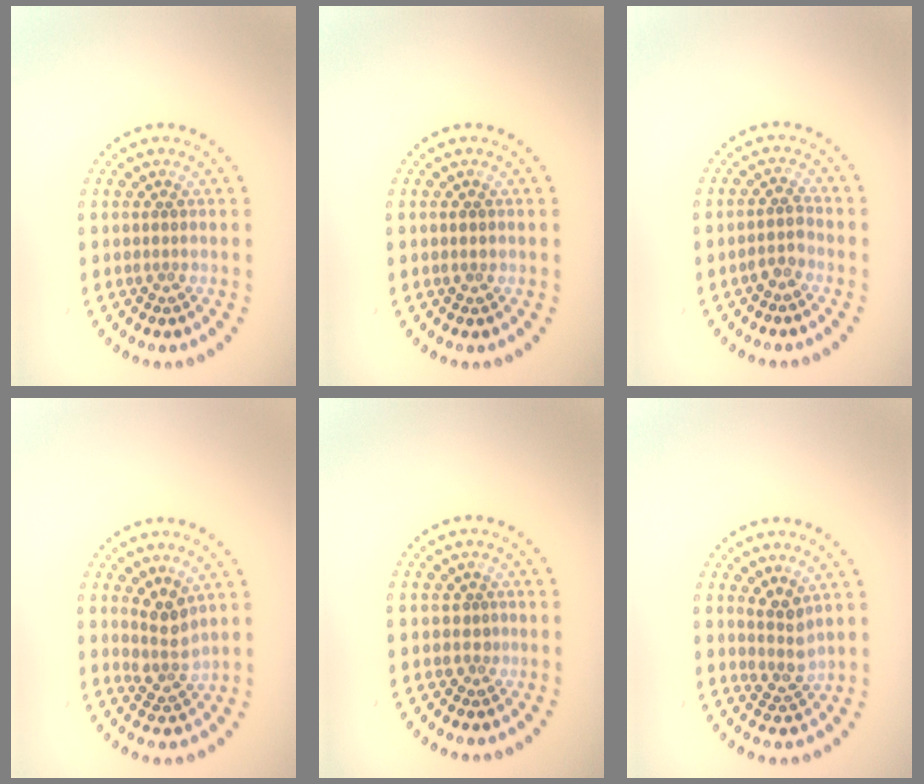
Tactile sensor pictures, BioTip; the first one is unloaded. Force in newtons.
{"total": 0.9, "press": 0.9, "slide": 0.1}
{"total": 1.4, "press": 1.2, "slide": 0.7}
{"total": 2.7, "press": 2.2, "slide": 1.6}
{"total": 1.0, "press": 0.7, "slide": 0.7}
{"total": 2.4, "press": 2.0, "slide": 1.4}